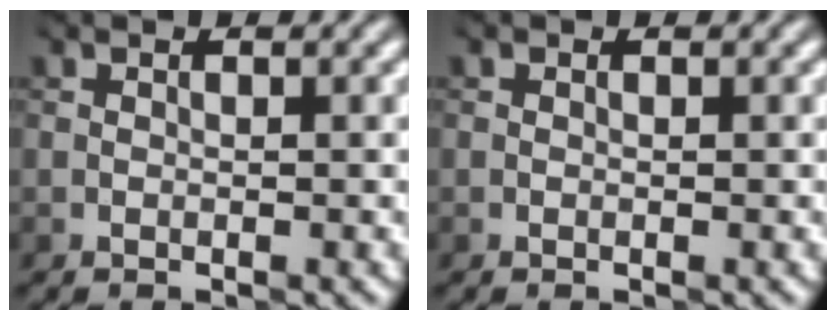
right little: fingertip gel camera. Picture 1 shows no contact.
{"total": 0.0}